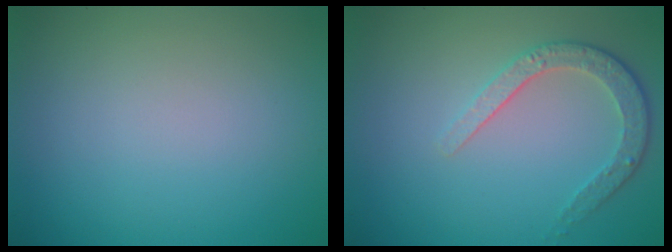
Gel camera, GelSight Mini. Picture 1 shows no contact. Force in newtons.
{"total": 2.9, "press": 2.5, "slide": 1.6}